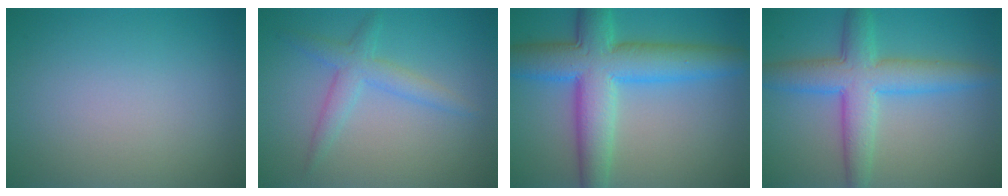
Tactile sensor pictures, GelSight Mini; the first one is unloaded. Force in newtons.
{"total": 2.8, "press": 2.8, "slide": 0.1}
{"total": 9.1, "press": 9.1, "slide": 0.4}
{"total": 6.1, "press": 6.1, "slide": 0.1}